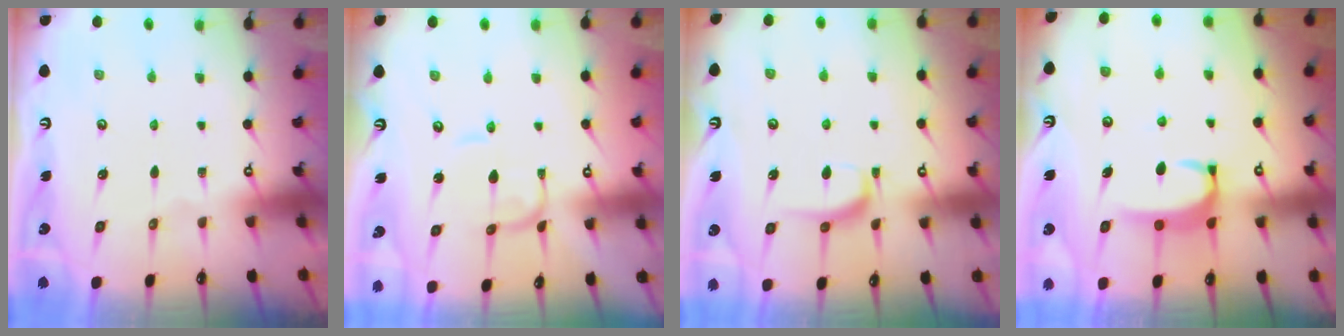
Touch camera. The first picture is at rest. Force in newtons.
{"total": 1.7, "press": 1.7, "slide": 0.2}
{"total": 3.4, "press": 3.2, "slide": 0.9}
{"total": 2.7, "press": 2.7, "slide": 0.5}